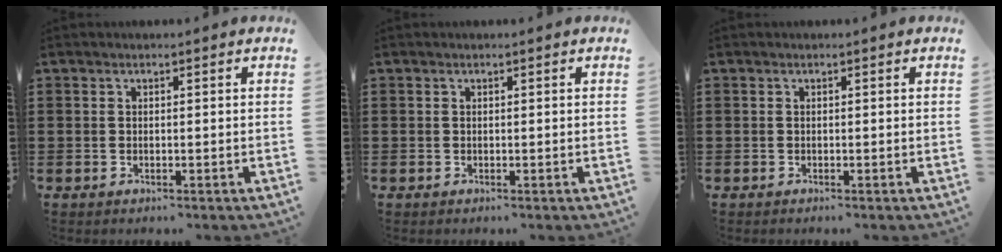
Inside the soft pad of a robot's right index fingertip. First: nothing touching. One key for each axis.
{"total": 0.0}
{"total": 0.0}